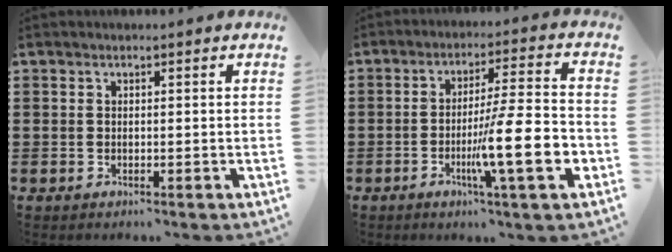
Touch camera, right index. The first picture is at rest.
{"total": 12.8, "force": [-3.9, 1.5, 12.1], "torque": [-0.194, -0.011, -0.072]}